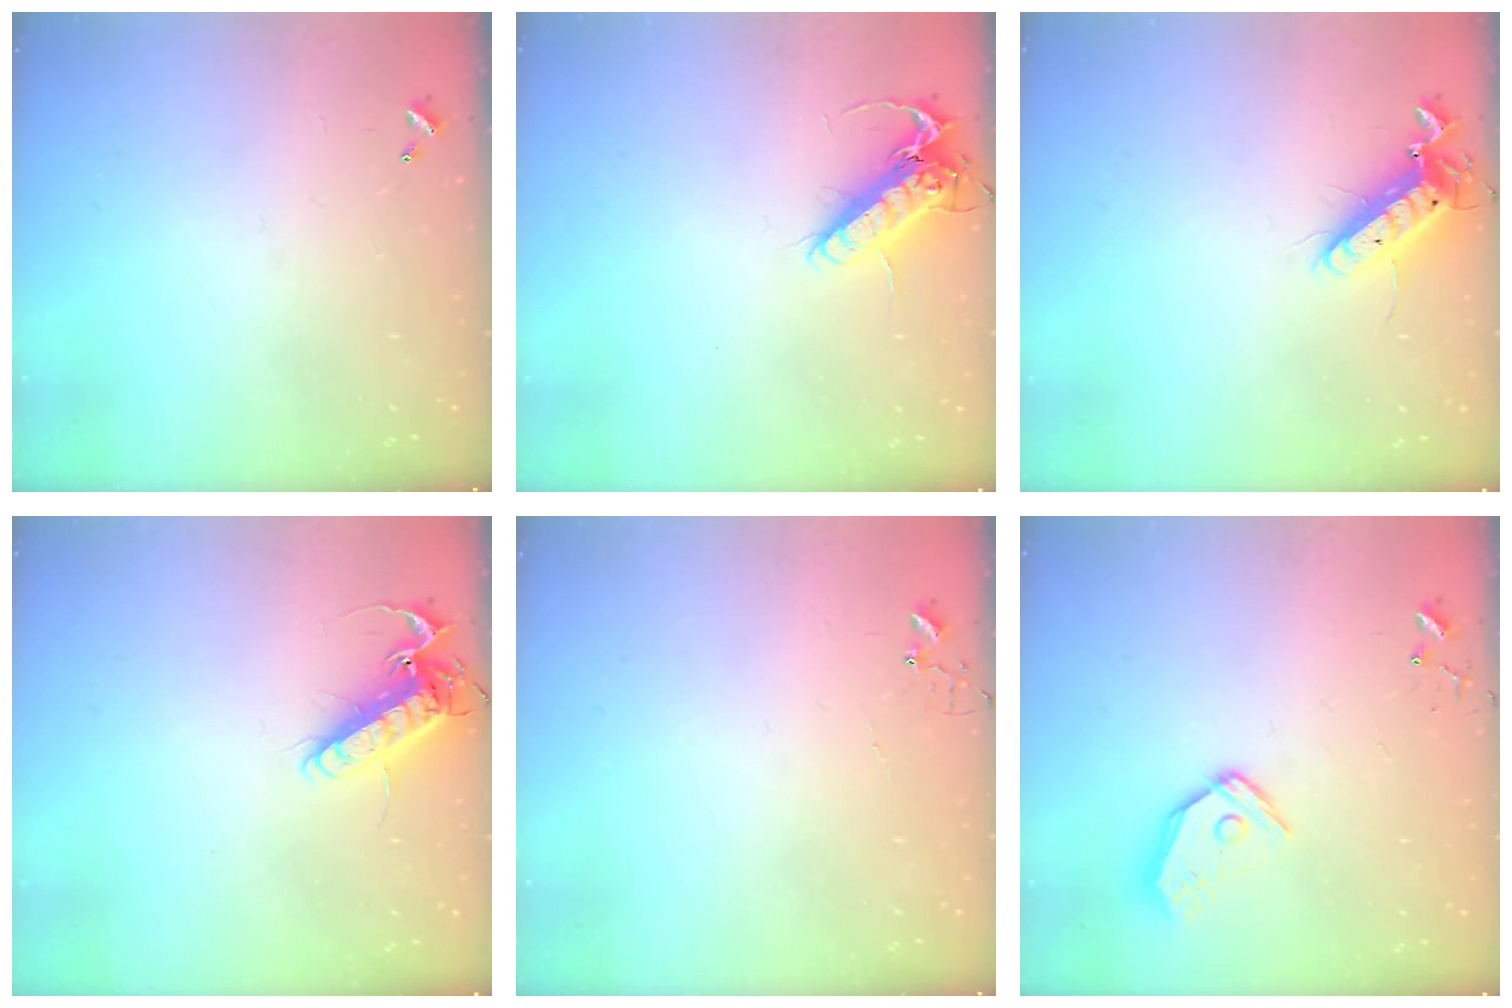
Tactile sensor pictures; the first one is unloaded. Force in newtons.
{"total": 14.2, "press": 14.0, "slide": 2.2}
{"total": 11.9, "press": 11.7, "slide": 2.2}
{"total": 13.4, "press": 13.2, "slide": 2.1}
{"total": 3.9, "press": 3.9, "slide": 0.3}
{"total": 11.1, "press": 11.0, "slide": 1.7}